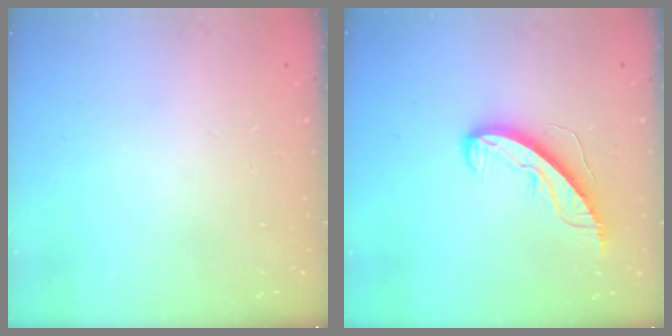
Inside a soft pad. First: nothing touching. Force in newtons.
{"total": 8.7, "press": 8.7, "slide": 0.9}